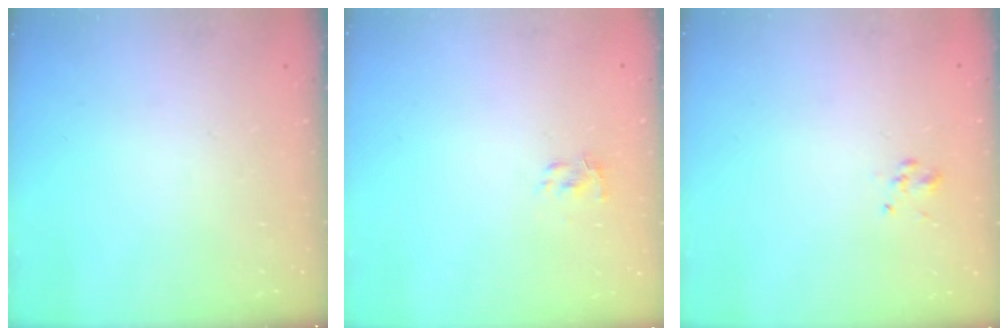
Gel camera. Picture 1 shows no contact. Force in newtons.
{"total": 1.4, "press": 1.3, "slide": 0.6}
{"total": 1.0, "press": 0.8, "slide": 0.6}